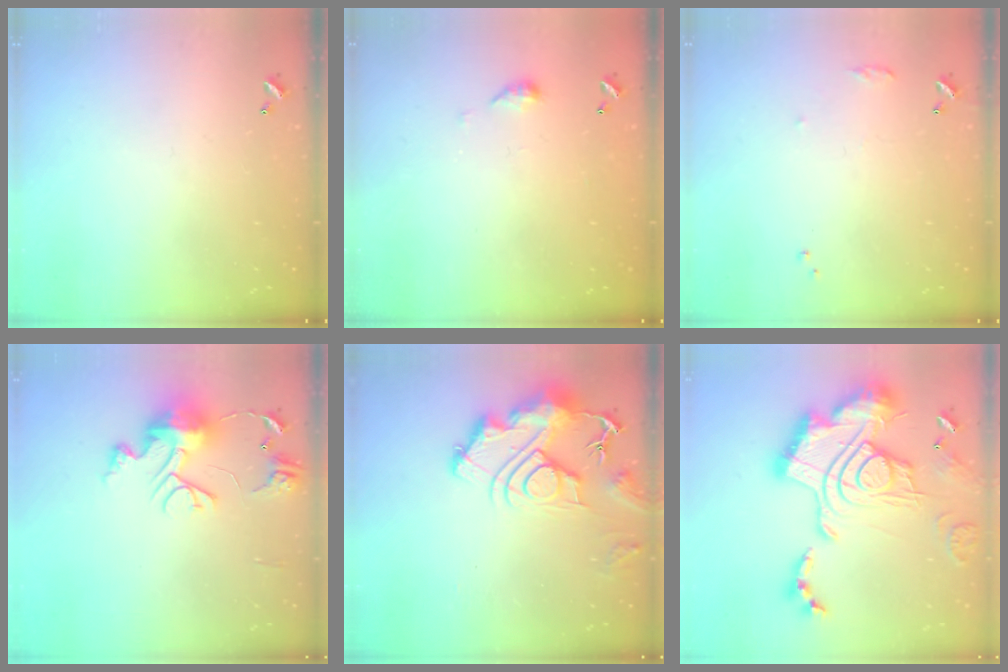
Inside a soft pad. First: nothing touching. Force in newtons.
{"total": 3.6, "press": 3.5, "slide": 0.5}
{"total": 6.9, "press": 6.9, "slide": 0.9}
{"total": 13.1, "press": 13.1, "slide": 0.9}
{"total": 16.9, "press": 16.9, "slide": 1.6}
{"total": 3.8, "press": 3.1, "slide": 2.2}